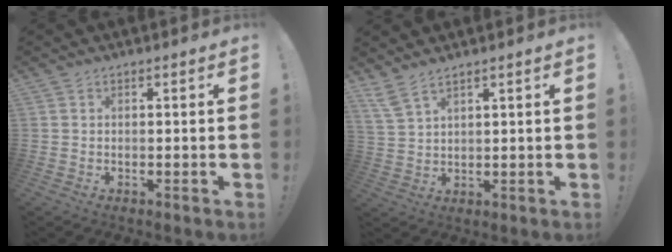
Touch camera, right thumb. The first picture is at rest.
{"total": 5.2, "force": [4.2, 1.3, 2.8], "torque": [-0.059, -0.019, 0.081]}